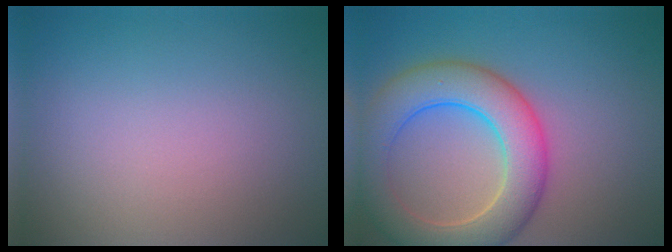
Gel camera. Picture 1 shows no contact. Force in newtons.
{"total": 7.7, "press": 7.7, "slide": 0.3}